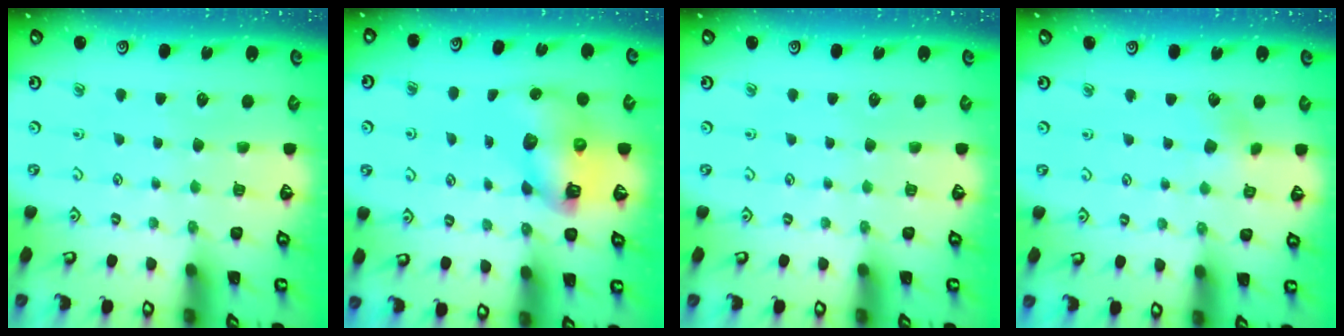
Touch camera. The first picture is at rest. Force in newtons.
{"total": 10.2, "press": 10.1, "slide": 1.4}
{"total": 0.0}
{"total": 2.5, "press": 2.4, "slide": 0.6}